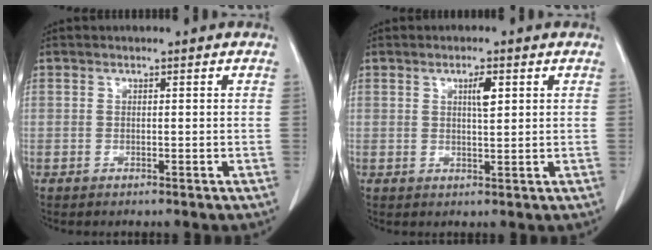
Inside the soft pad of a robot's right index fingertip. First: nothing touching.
{"total": 2.7, "force": [1.0, 0.5, 2.4], "torque": [-0.043, 0.000, 0.017]}